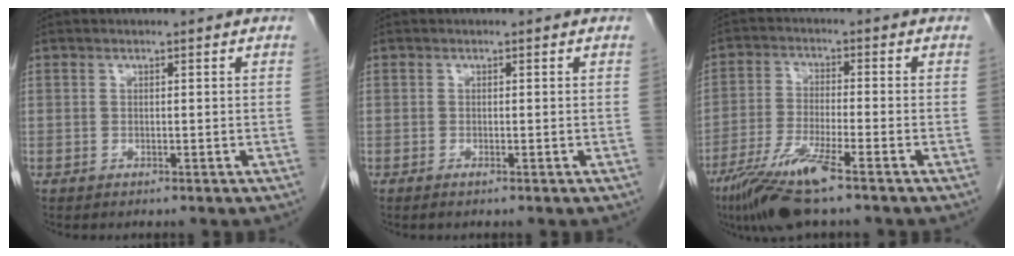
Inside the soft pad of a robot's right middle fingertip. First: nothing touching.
{"total": 0.6, "force": [-0.4, 0.0, 0.4], "torque": [-0.010, -0.001, -0.008]}
{"total": 9.7, "force": [-6.3, 0.5, 7.4], "torque": [-0.151, -0.024, -0.118]}